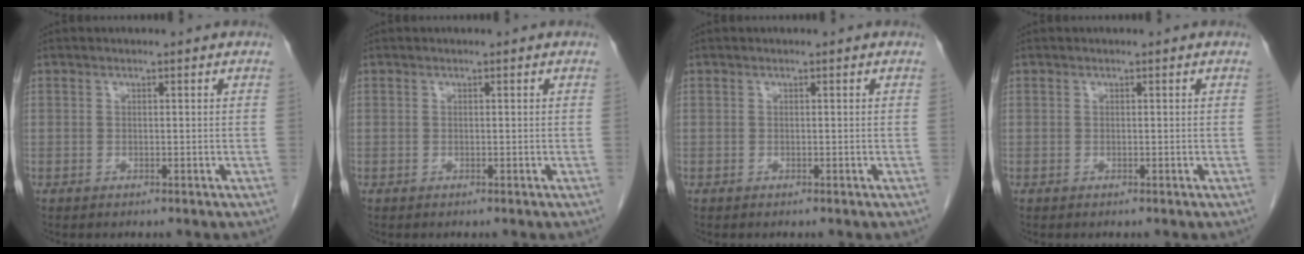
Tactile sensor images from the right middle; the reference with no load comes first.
{"total": 0.0}
{"total": 0.0}
{"total": 0.0}